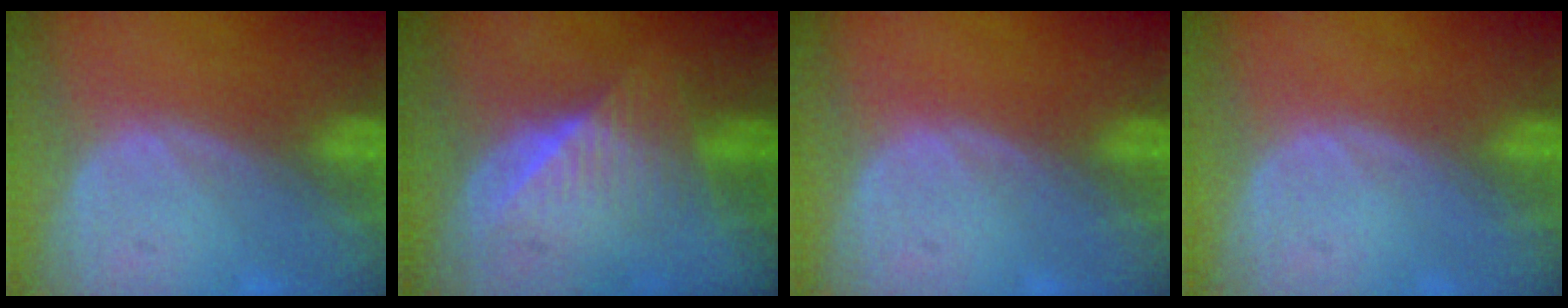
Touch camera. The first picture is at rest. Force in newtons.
{"total": 6.3, "press": 6.0, "slide": 2.0}
{"total": 0.0}
{"total": 0.0}